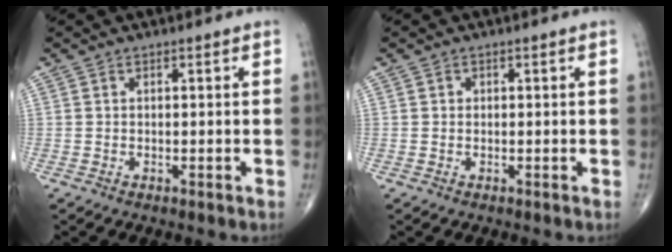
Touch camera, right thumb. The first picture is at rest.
{"total": 0.5, "force": [0.1, 0.5, 0.1], "torque": [0.002, 0.002, 0.002]}